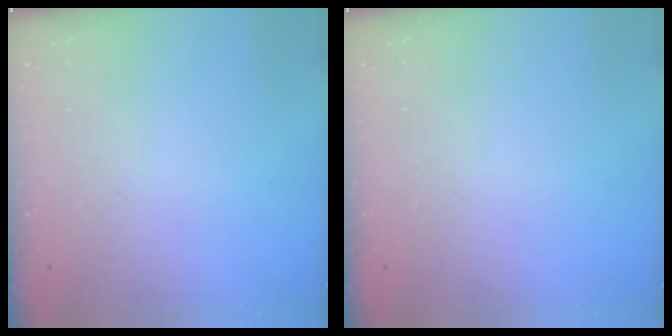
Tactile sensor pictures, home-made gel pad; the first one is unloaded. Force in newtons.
{"total": 0.0}